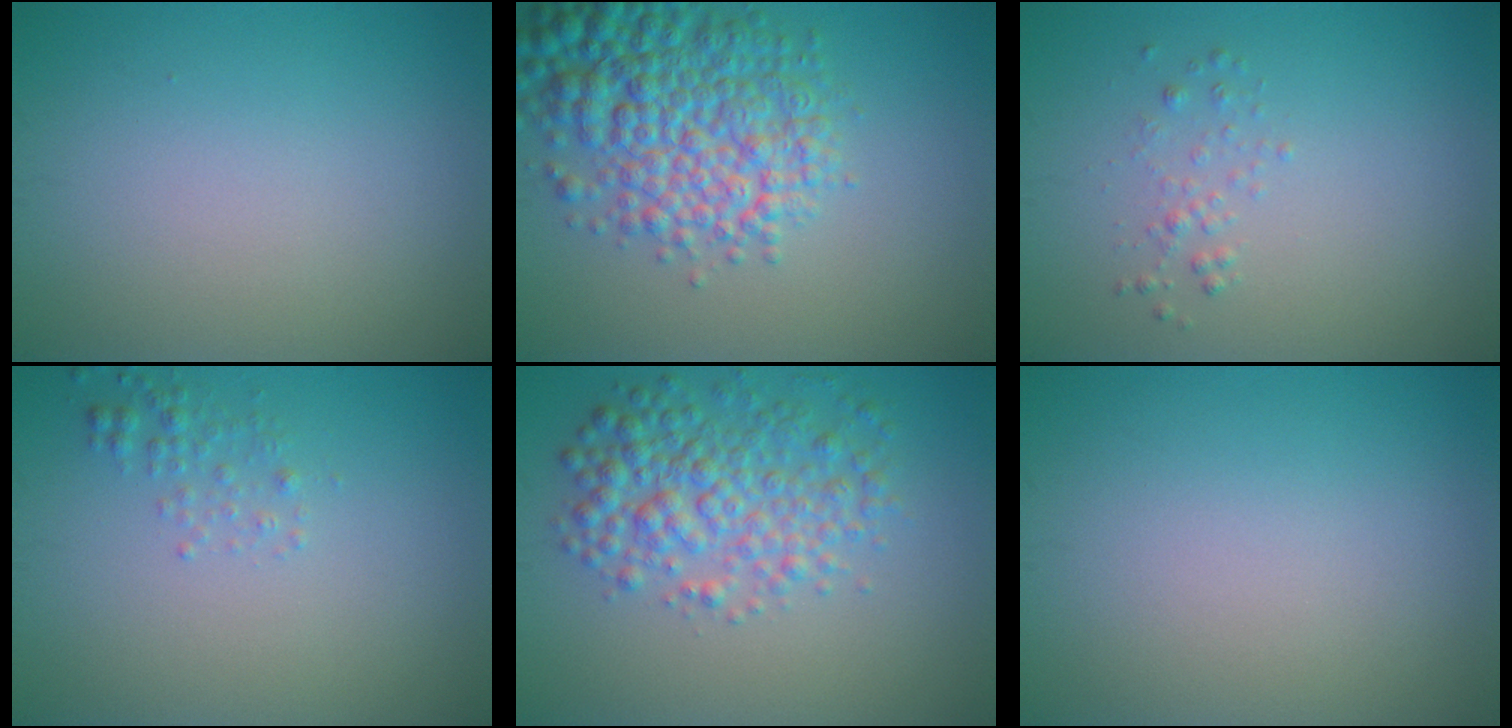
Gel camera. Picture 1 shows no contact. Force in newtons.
{"total": 7.6, "press": 7.6, "slide": 0.2}
{"total": 1.0, "press": 1.0, "slide": 0.0}
{"total": 1.3, "press": 1.3, "slide": 0.1}
{"total": 5.3, "press": 5.3, "slide": 0.1}
{"total": 0.0}